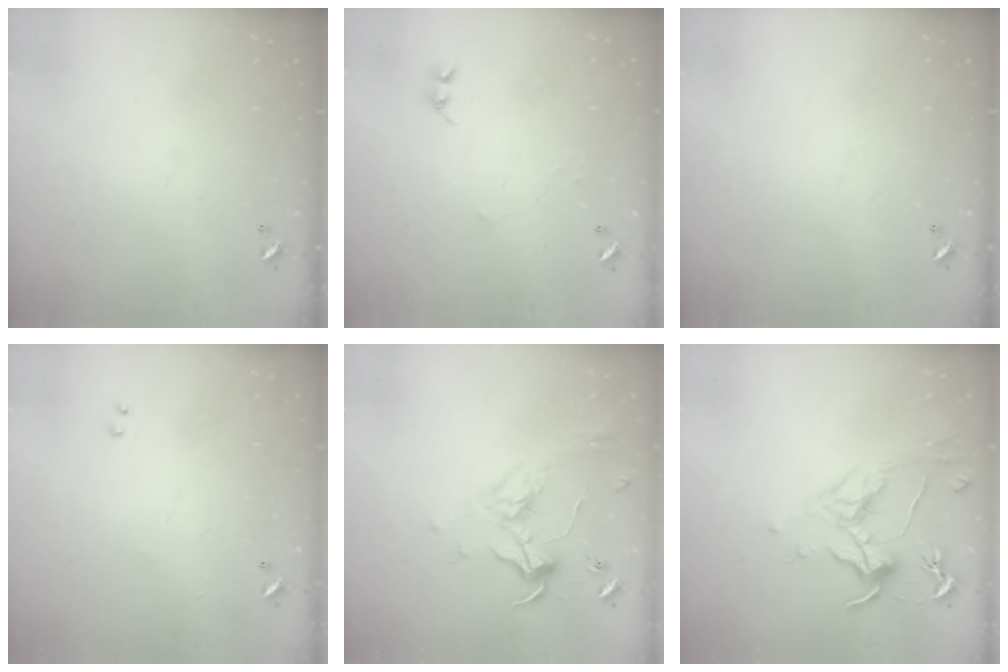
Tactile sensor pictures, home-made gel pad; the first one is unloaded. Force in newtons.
{"total": 1.7, "press": 1.6, "slide": 0.4}
{"total": 0.0}
{"total": 2.3, "press": 2.2, "slide": 0.8}
{"total": 1.8, "press": 1.6, "slide": 0.7}
{"total": 1.8, "press": 1.6, "slide": 0.9}